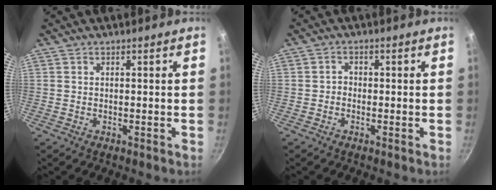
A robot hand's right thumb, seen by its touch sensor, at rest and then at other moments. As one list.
[{"total": 1.3, "force": [-0.6, 1.1, 0.5], "torque": [-0.004, 0.007, -0.016]}]